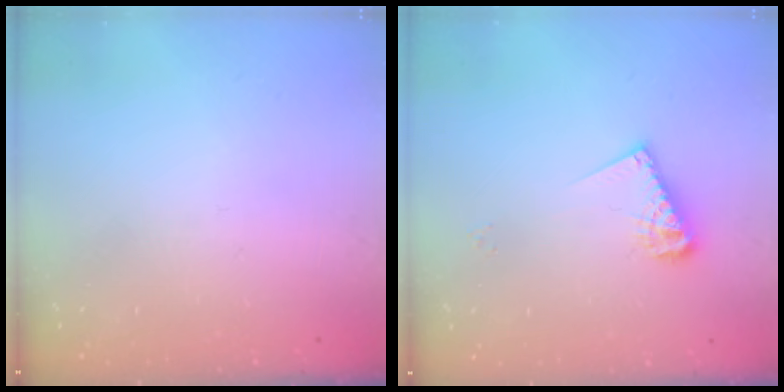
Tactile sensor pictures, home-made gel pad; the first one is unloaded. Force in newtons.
{"total": 7.9, "press": 7.9, "slide": 0.3}